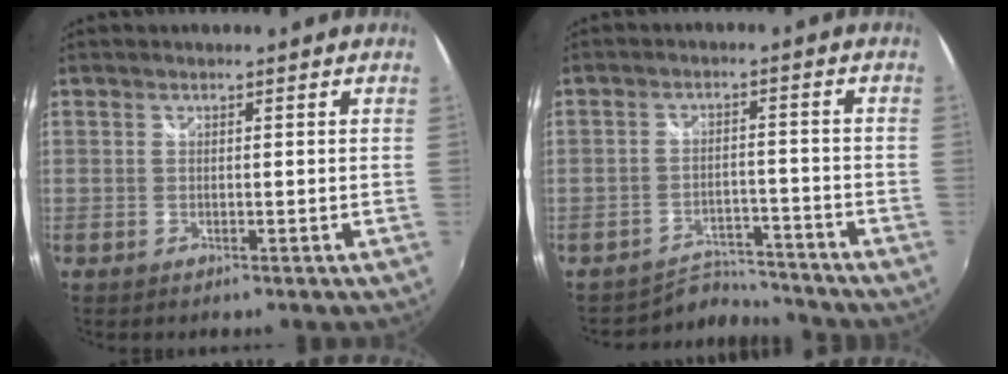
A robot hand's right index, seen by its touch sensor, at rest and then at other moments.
{"total": 7.0, "force": [-6.8, 1.1, -1.0], "torque": [-0.004, 0.016, -0.110]}